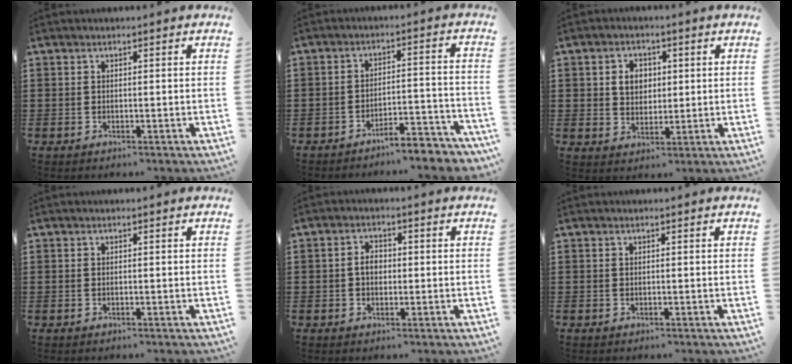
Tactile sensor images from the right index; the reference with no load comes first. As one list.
[{"total": 5.1, "force": [-4.9, 0.0, 1.5], "torque": [-0.026, -0.001, -0.098]}, {"total": 3.9, "force": [0.7, 3.1, 2.2], "torque": [-0.054, 0.012, 0.010]}, {"total": 0.0}, {"total": 2.4, "force": [-0.2, 1.5, 1.9], "torque": [-0.036, 0.005, -0.005]}, {"total": 0.0}]